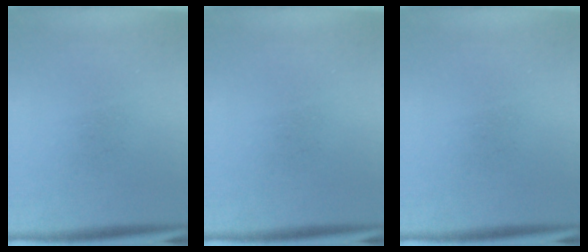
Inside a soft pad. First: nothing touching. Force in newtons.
{"total": 0.0}
{"total": 0.0}